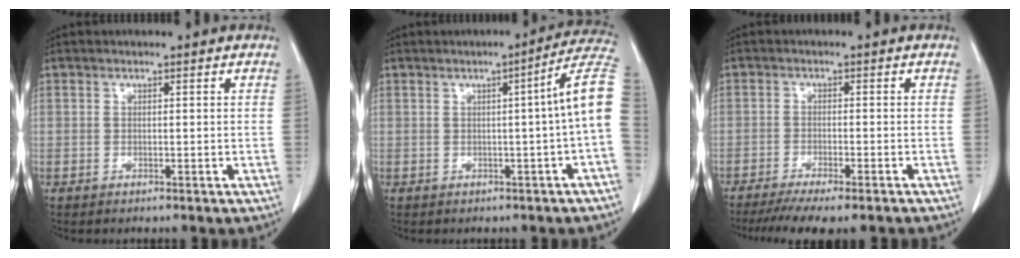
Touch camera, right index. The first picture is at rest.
{"total": 7.6, "force": [-0.3, -1.2, 7.4], "torque": [-0.080, 0.014, -0.009]}
{"total": 11.3, "force": [-9.5, 1.4, 5.8], "torque": [-0.076, -0.018, -0.137]}